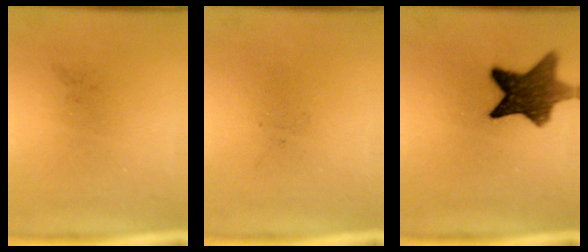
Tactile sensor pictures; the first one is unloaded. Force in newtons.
{"total": 0.0}
{"total": 10.5}